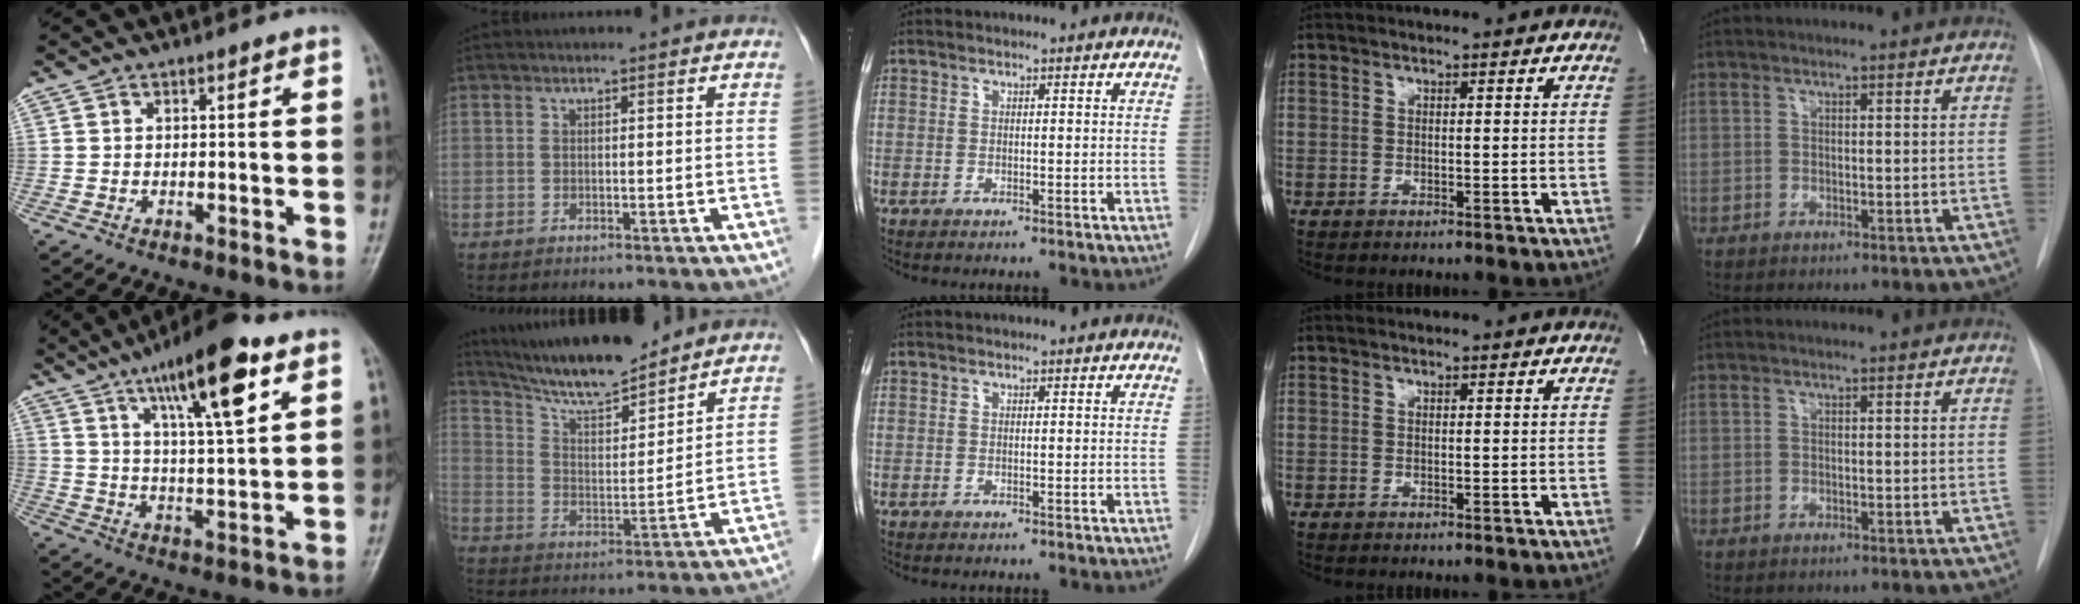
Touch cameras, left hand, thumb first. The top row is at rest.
{"thumb": {"total": 16.5, "force": [8.5, 3.9, 13.6], "torque": [-0.205, -0.026, 0.139]}, "index": {"total": 13.1, "force": [12.0, 1.4, 5.2], "torque": [-0.094, 0.004, 0.212]}}